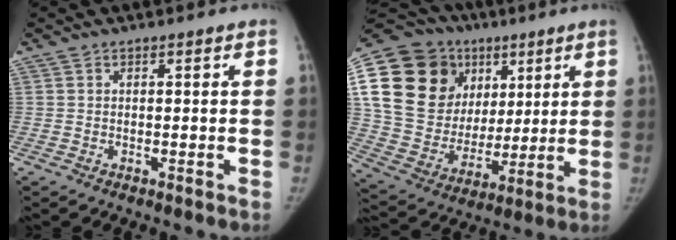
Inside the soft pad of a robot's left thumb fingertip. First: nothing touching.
{"total": 28.8, "force": [10.0, 21.6, 16.1], "torque": [-0.294, 0.035, 0.193]}